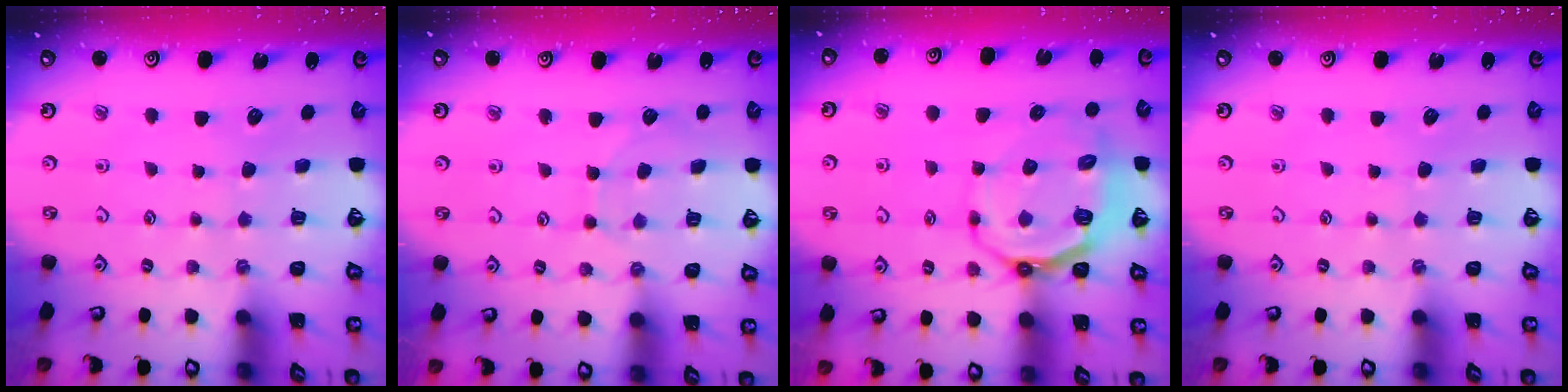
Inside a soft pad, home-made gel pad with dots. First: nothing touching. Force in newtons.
{"total": 5.4, "press": 5.4, "slide": 0.1}
{"total": 8.9, "press": 8.3, "slide": 3.4}
{"total": 0.0}